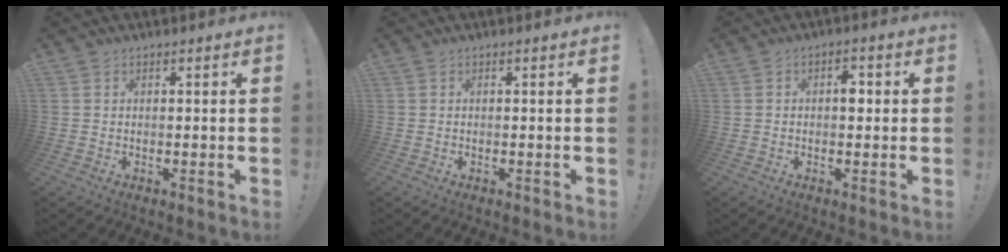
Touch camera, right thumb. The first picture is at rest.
{"total": 0.0}
{"total": 4.0, "force": [0.1, 2.6, 3.1], "torque": [-0.030, 0.000, -0.007]}